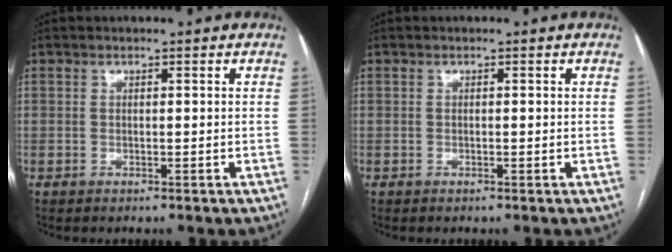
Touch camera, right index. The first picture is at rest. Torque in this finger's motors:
{"motor_torque": [0.01, 0.00, 0.00, 0.00]}